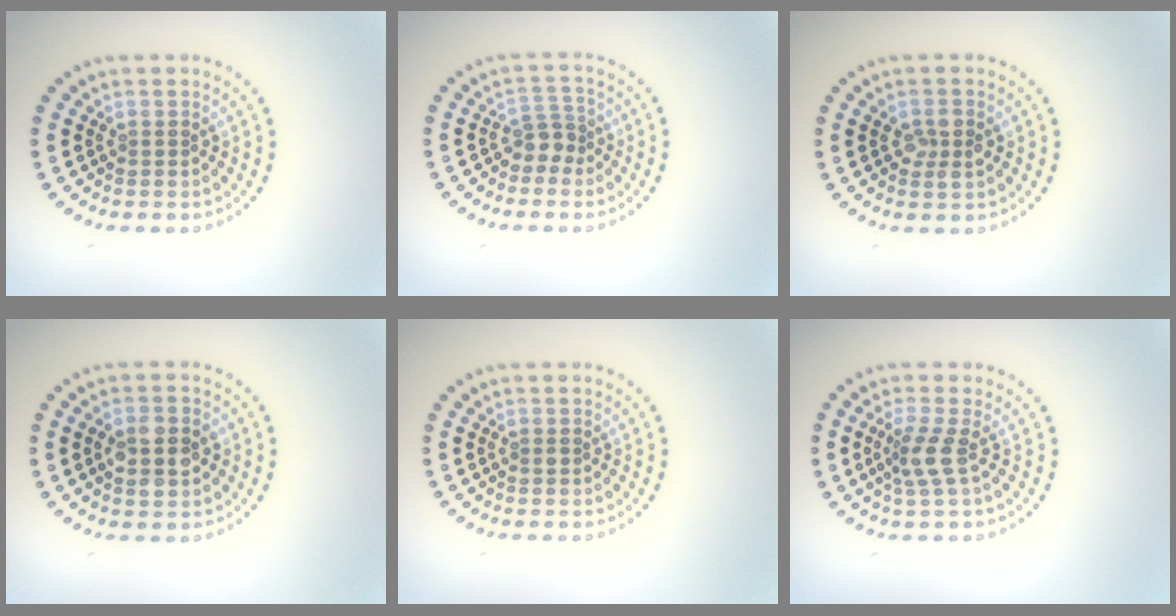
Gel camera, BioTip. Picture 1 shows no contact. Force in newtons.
{"total": 2.1, "press": 1.6, "slide": 1.3}
{"total": 2.0, "press": 2.0, "slide": 0.2}
{"total": 4.0, "press": 4.0, "slide": 0.2}
{"total": 0.6, "press": 0.6, "slide": 0.0}
{"total": 2.5, "press": 1.8, "slide": 1.7}